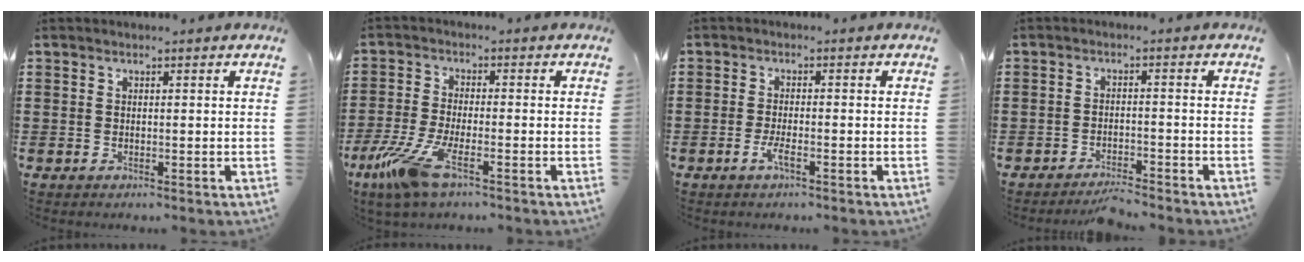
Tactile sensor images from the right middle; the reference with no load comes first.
{"total": 8.0, "force": [-4.6, 1.6, 6.3], "torque": [-0.152, -0.020, -0.089]}
{"total": 2.6, "force": [-1.2, 0.4, 2.3], "torque": [-0.046, -0.004, -0.023]}
{"total": 2.9, "force": [-2.9, 0.1, 0.5], "torque": [-0.014, 0.000, -0.058]}